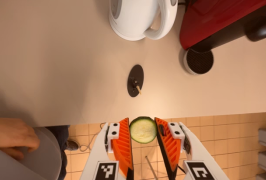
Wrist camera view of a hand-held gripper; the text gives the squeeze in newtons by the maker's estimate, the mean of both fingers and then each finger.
{"total": 8.3, "left": 8.3, "right": 8.3}